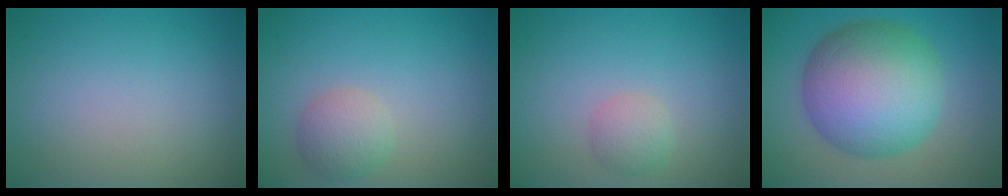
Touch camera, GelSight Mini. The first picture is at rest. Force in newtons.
{"total": 2.7, "press": 2.7, "slide": 0.1}
{"total": 1.8, "press": 1.8, "slide": 0.1}
{"total": 12.4, "press": 12.4, "slide": 0.2}